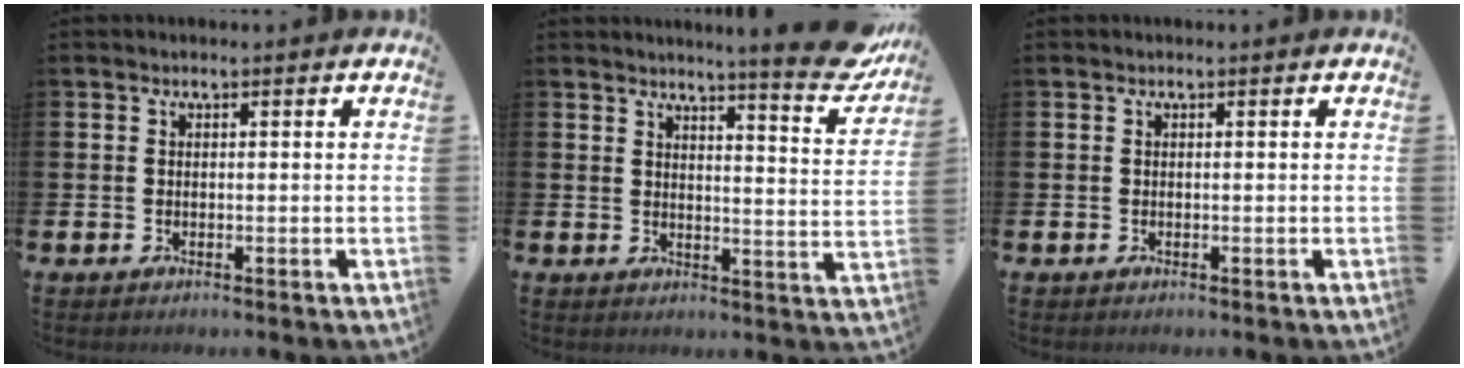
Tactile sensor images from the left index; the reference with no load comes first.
{"total": 6.9, "force": [6.3, -0.1, 2.8], "torque": [-0.036, -0.052, 0.100]}
{"total": 0.0}